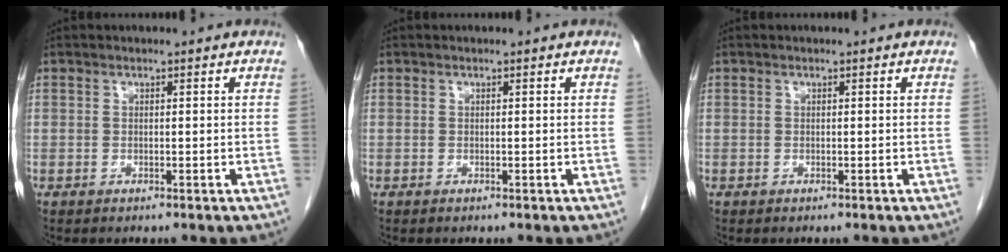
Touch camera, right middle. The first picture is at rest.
{"total": 0.0}
{"total": 0.0}